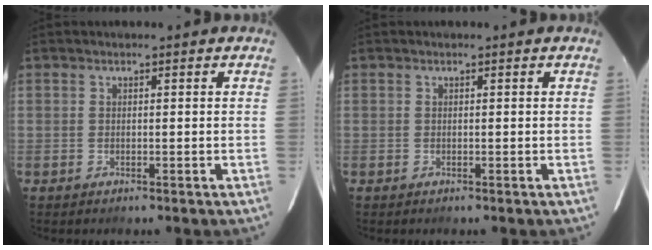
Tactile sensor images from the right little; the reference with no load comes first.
{"total": 0.0}